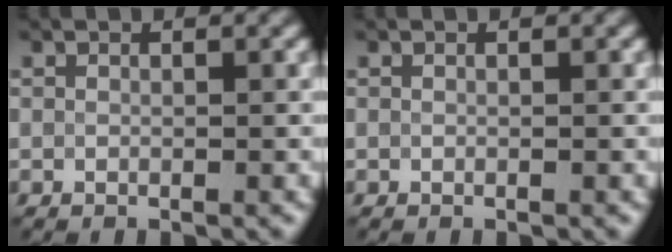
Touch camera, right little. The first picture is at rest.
{"total": 0.0}